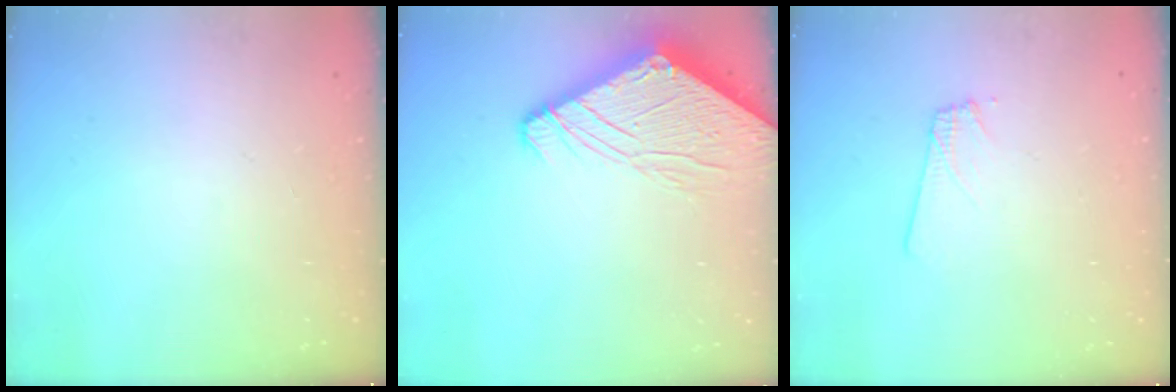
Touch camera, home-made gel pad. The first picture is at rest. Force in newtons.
{"total": 13.4, "press": 13.3, "slide": 1.4}
{"total": 3.5, "press": 3.5, "slide": 0.3}